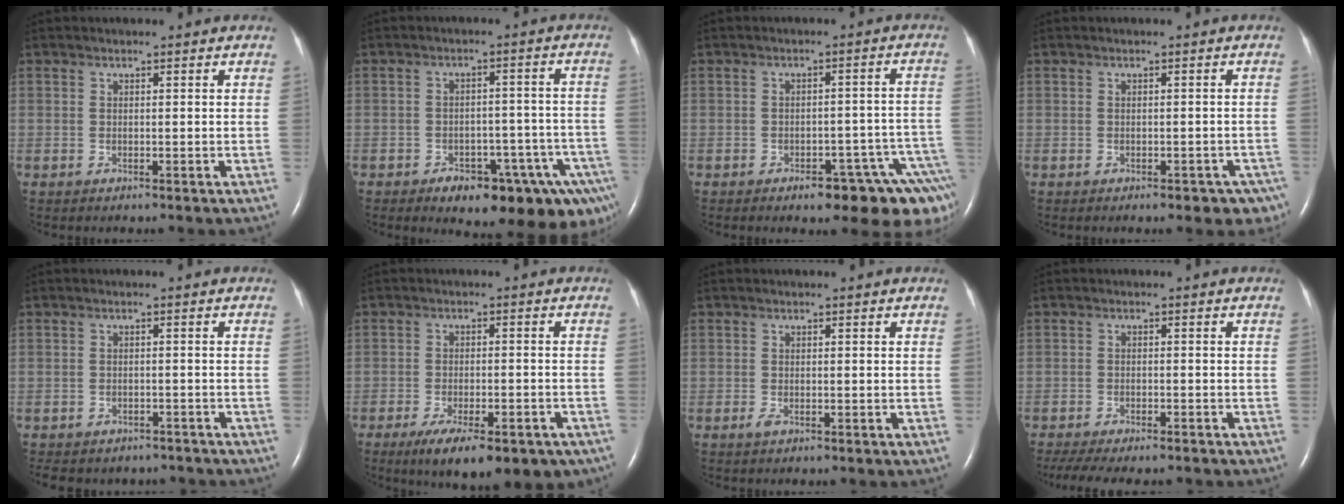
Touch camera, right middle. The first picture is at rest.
{"total": 15.3, "force": [-9.5, 5.6, 10.6], "torque": [-0.068, 0.028, -0.116]}
{"total": 13.3, "force": [-9.4, 3.5, 8.8], "torque": [-0.021, 0.029, -0.106]}
{"total": 6.1, "force": [-4.4, 2.8, 3.2], "torque": [-0.014, 0.002, -0.049]}
{"total": 10.6, "force": [-8.9, 5.1, 2.7], "torque": [-0.064, 0.001, -0.104]}
{"total": 13.9, "force": [-9.6, 4.7, 8.9], "torque": [-0.108, -0.007, -0.131]}
{"total": 0.7, "force": [-0.4, 0.2, 0.5], "torque": [-0.015, -0.001, -0.006]}
{"total": 11.8, "force": [-10.1, 2.9, 5.4], "torque": [-0.099, -0.014, -0.138]}